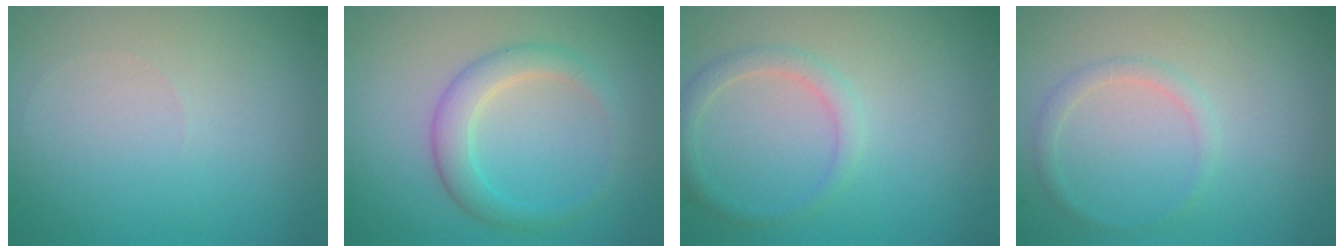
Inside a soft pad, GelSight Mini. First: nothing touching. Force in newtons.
{"total": 2.9, "press": 2.9, "slide": 0.1}
{"total": 1.7, "press": 1.7, "slide": 0.1}
{"total": 1.2, "press": 1.2, "slide": 0.2}